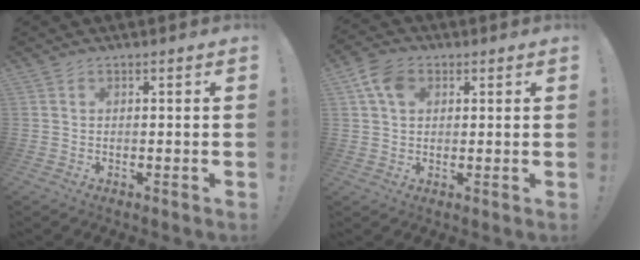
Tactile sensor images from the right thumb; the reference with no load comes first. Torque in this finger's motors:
{"motor_torque": [1.23, 1.57, 0.28, -0.42, 0.00]}